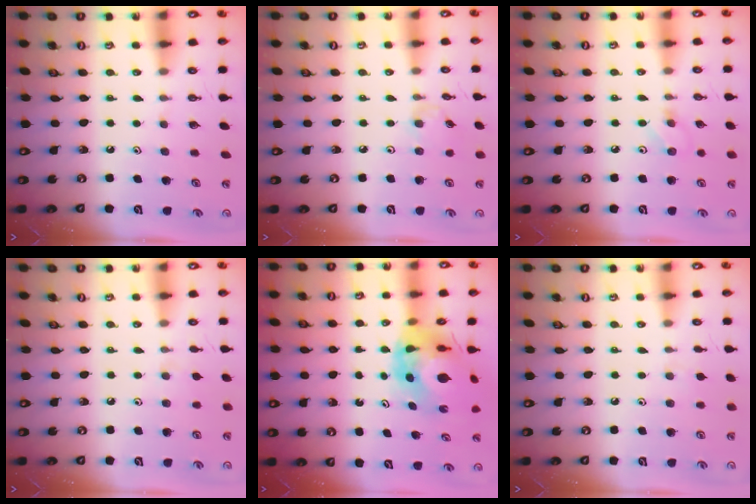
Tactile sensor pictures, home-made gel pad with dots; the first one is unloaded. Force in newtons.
{"total": 2.5, "press": 2.5, "slide": 0.4}
{"total": 5.0, "press": 4.9, "slide": 0.6}
{"total": 2.9, "press": 2.9, "slide": 0.4}
{"total": 11.2, "press": 11.1, "slide": 1.0}
{"total": 4.8, "press": 4.7, "slide": 0.8}